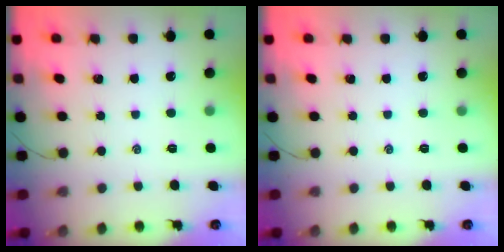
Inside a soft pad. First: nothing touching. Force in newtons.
{"total": 0.0}